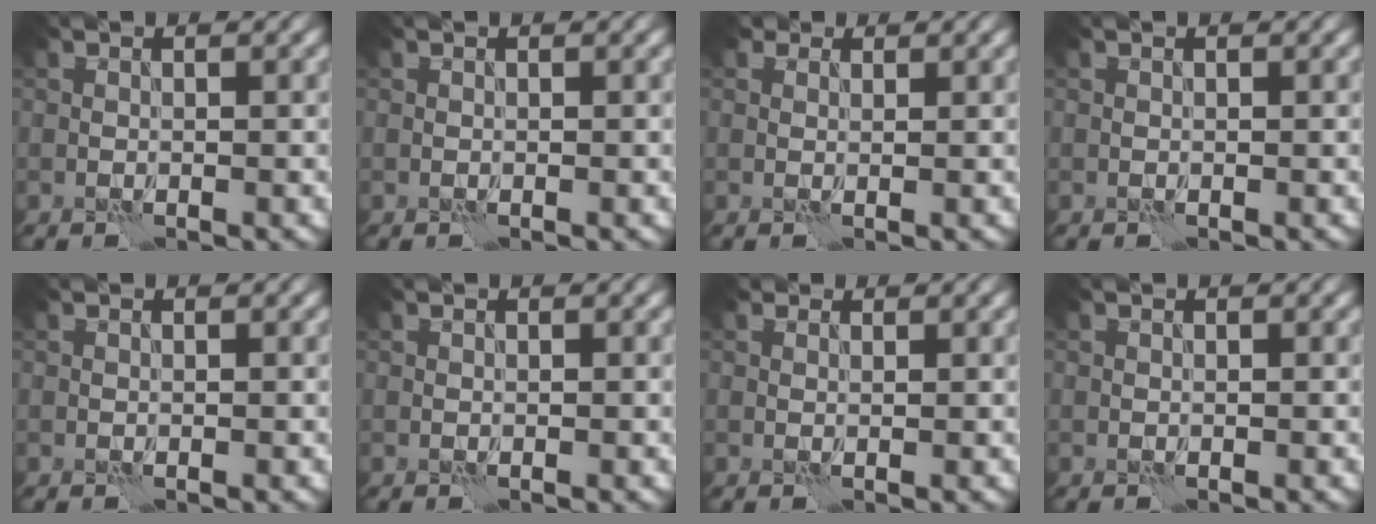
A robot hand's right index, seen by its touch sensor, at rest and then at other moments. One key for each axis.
{"total": 0.0}
{"total": 1.5, "fx": 1.1, "fy": 0.9, "fz": 0.5, "tx": -0.008, "ty": -0.006, "tz": 0.009}
{"total": 0.0}
{"total": 0.0}
{"total": 0.0}
{"total": 1.0, "fx": 0.8, "fy": 0.5, "fz": 0.3, "tx": -0.008, "ty": -0.002, "tz": 0.002}
{"total": 0.0}